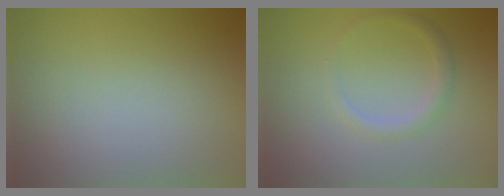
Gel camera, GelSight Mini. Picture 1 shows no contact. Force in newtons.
{"total": 1.5, "press": 1.5, "slide": 0.2}